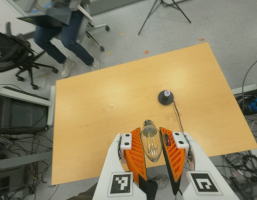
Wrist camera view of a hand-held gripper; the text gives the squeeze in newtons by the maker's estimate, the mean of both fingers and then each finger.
{"total": 14.8, "left": 16.5, "right": 13.0}